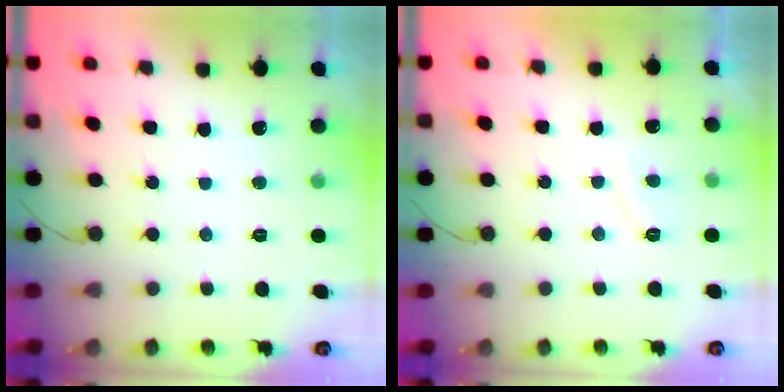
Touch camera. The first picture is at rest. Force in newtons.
{"total": 2.7, "press": 2.5, "slide": 0.8}